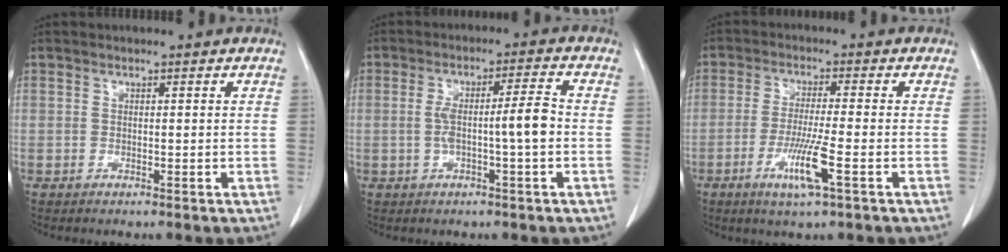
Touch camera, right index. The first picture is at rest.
{"total": 6.3, "force": [-0.8, 0.1, 6.2], "torque": [-0.114, 0.015, -0.011]}
{"total": 7.1, "force": [-2.8, -0.3, 6.5], "torque": [-0.125, -0.018, -0.053]}